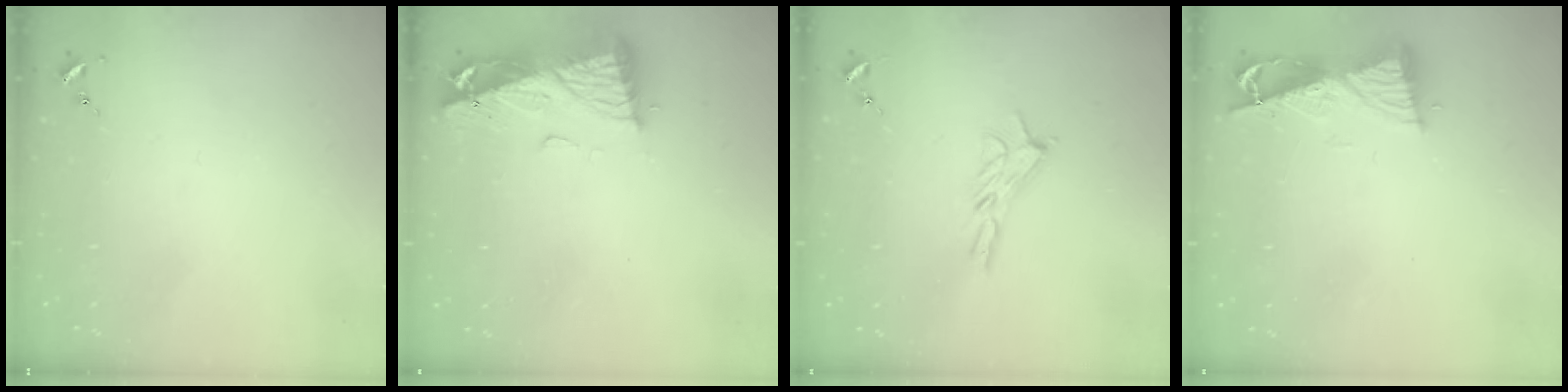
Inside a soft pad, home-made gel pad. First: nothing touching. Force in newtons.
{"total": 11.0, "press": 11.0, "slide": 1.3}
{"total": 8.3, "press": 8.2, "slide": 0.5}
{"total": 9.0, "press": 9.0, "slide": 1.1}